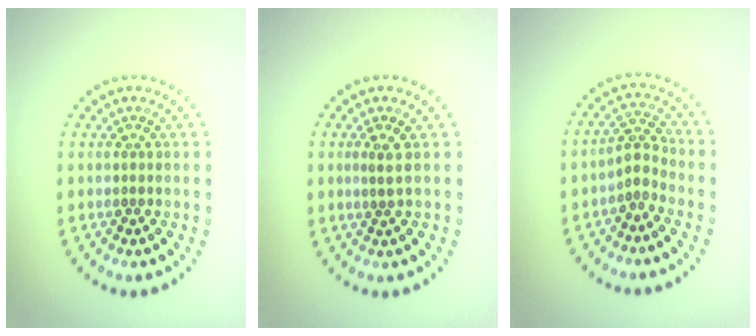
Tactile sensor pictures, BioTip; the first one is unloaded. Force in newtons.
{"total": 0.9, "press": 0.8, "slide": 0.5}
{"total": 2.2, "press": 1.6, "slide": 1.5}